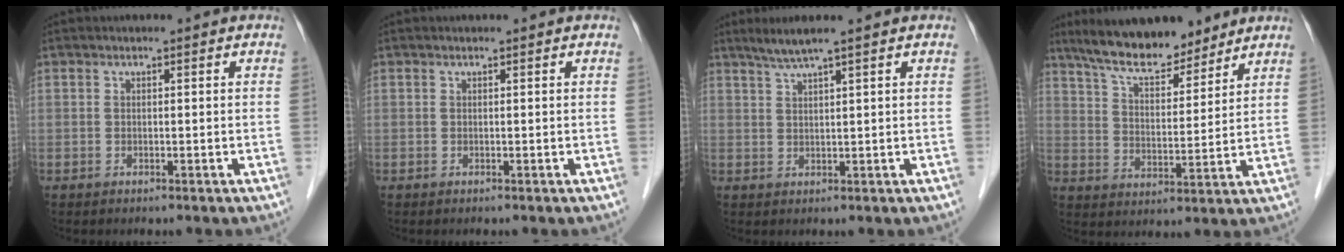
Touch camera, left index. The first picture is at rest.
{"total": 0.0}
{"total": 3.4, "force": [2.5, -0.8, 2.1], "torque": [-0.049, 0.003, 0.054]}
{"total": 12.4, "force": [10.6, 3.1, 5.7], "torque": [-0.093, 0.012, 0.181]}